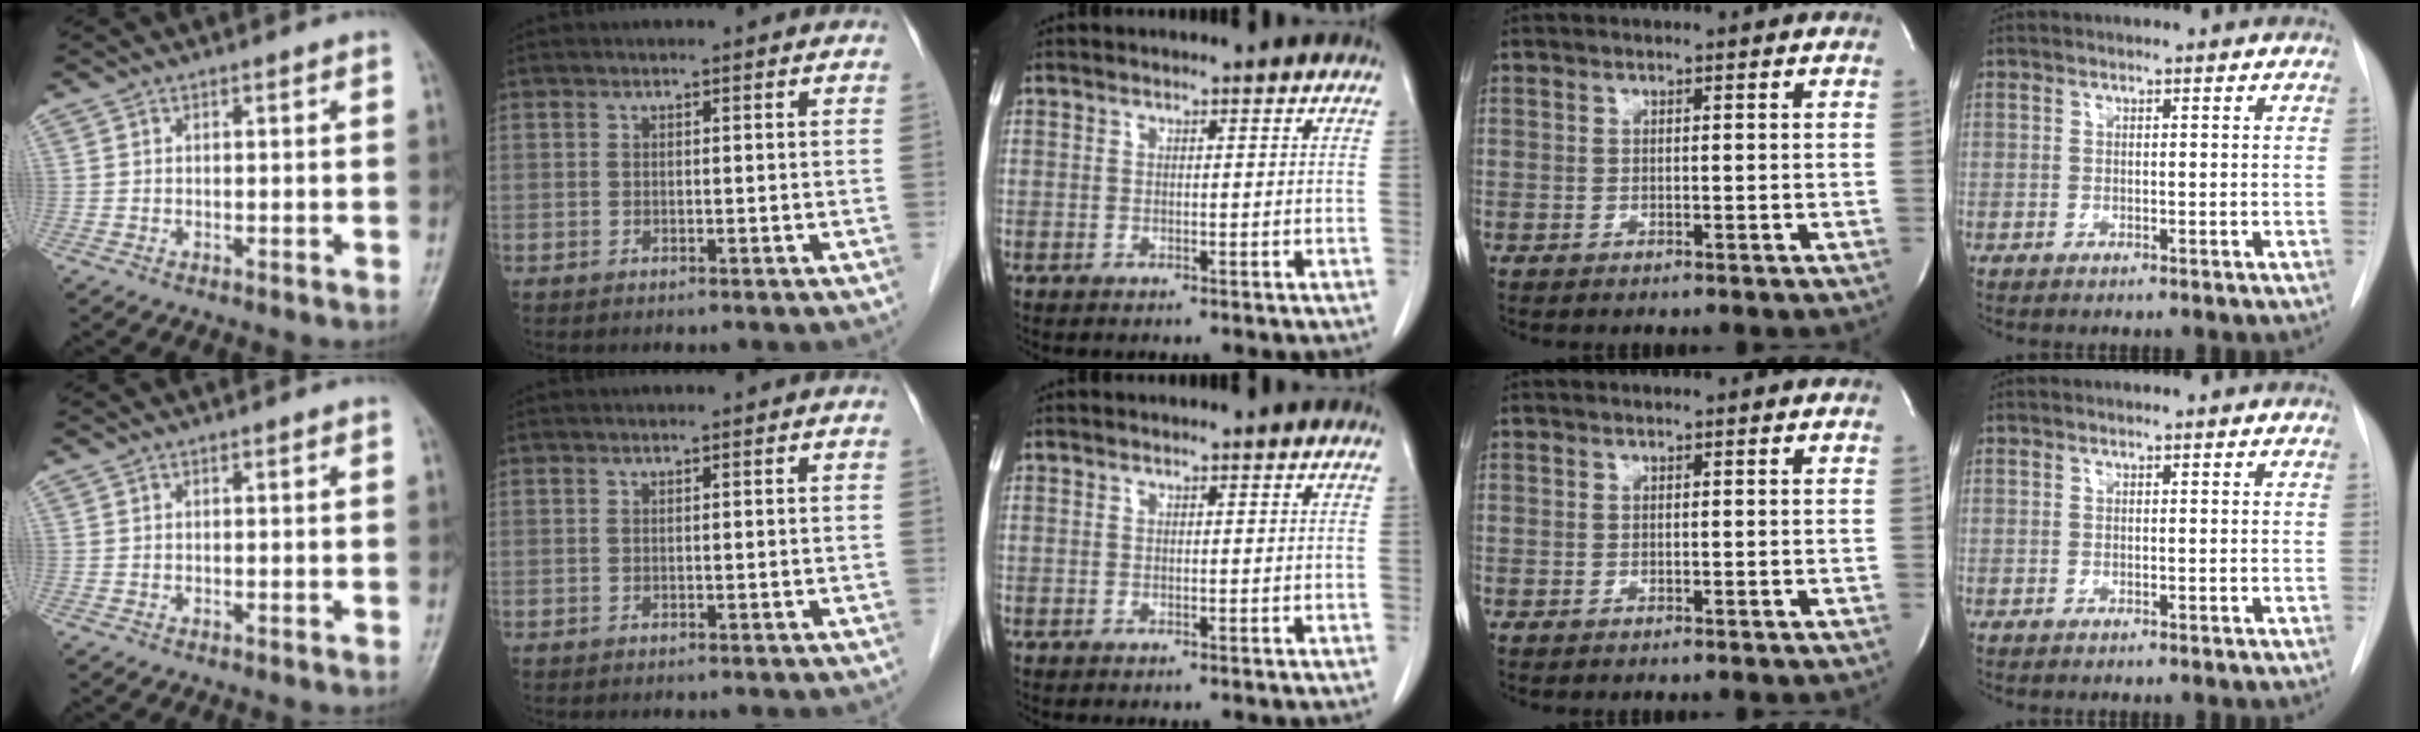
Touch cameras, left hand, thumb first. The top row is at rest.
{}